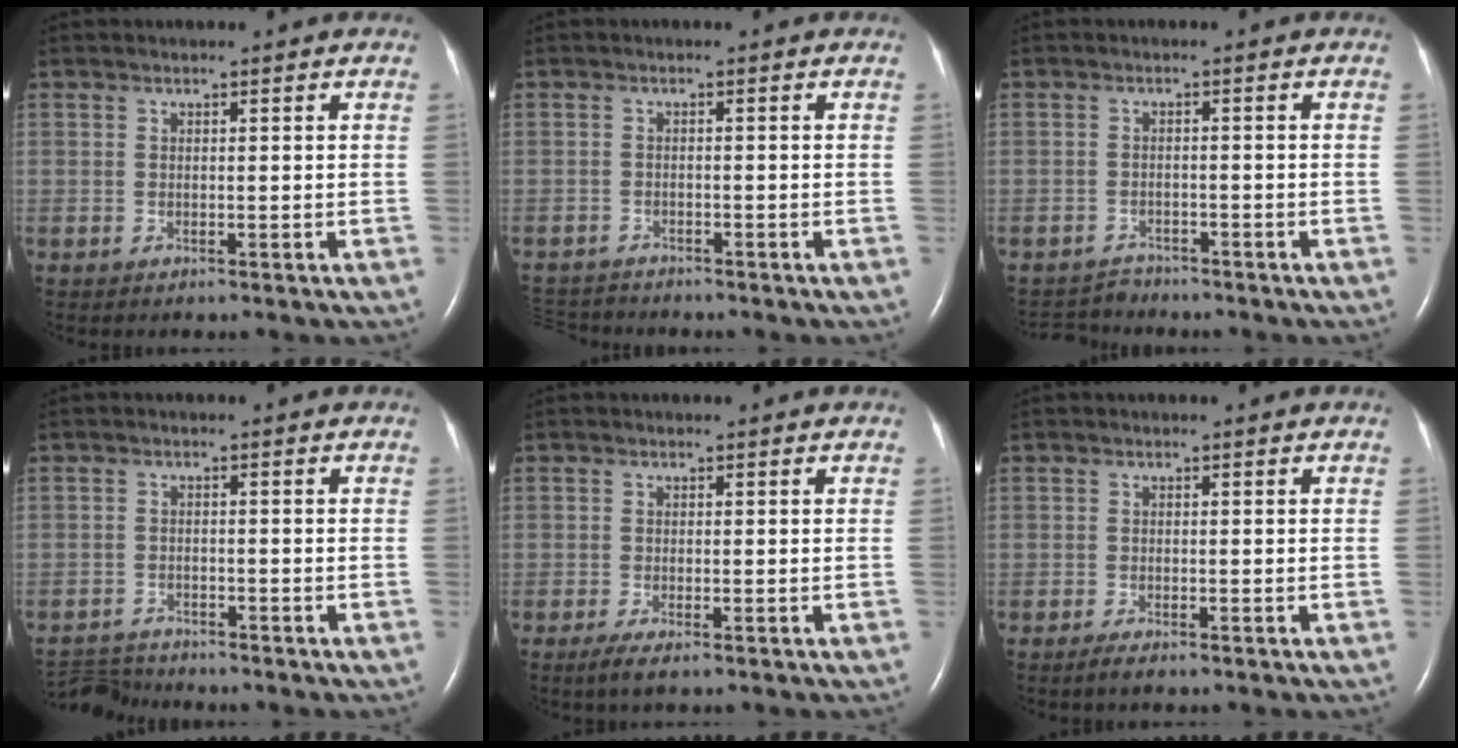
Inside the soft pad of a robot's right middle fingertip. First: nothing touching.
{"total": 4.5, "force": [-4.4, 0.9, 0.2], "torque": [-0.005, -0.015, -0.077]}
{"total": 3.1, "force": [-2.8, 0.6, -1.0], "torque": [0.012, -0.010, -0.047]}
{"total": 4.7, "force": [-4.7, 0.1, -0.5], "torque": [0.004, -0.010, -0.086]}
{"total": 2.0, "force": [-1.2, 0.2, 1.5], "torque": [-0.037, -0.007, -0.028]}
{"total": 1.4, "force": [-1.1, 0.1, 0.9], "torque": [-0.025, -0.005, -0.021]}